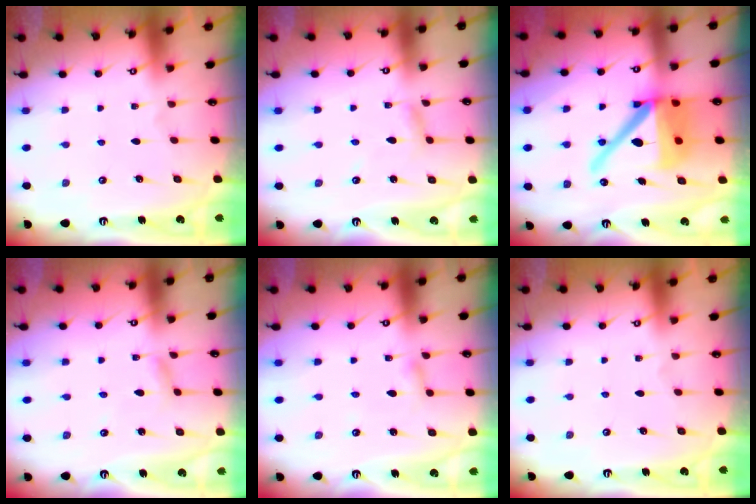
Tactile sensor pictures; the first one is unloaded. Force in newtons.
{"total": 3.4, "press": 3.3, "slide": 0.2}
{"total": 19.5, "press": 19.3, "slide": 2.5}
{"total": 2.8, "press": 2.8, "slide": 0.1}
{"total": 2.7, "press": 2.7, "slide": 0.2}
{"total": 0.0}